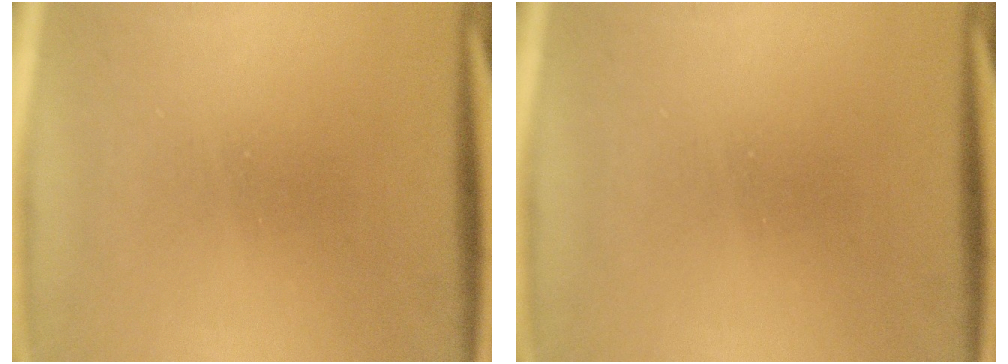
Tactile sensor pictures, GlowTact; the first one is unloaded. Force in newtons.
{"total": 0.0}